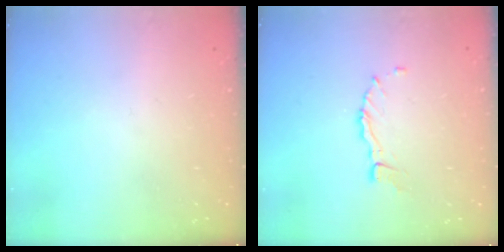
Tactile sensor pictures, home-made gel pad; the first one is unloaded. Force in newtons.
{"total": 4.1, "press": 4.1, "slide": 0.2}